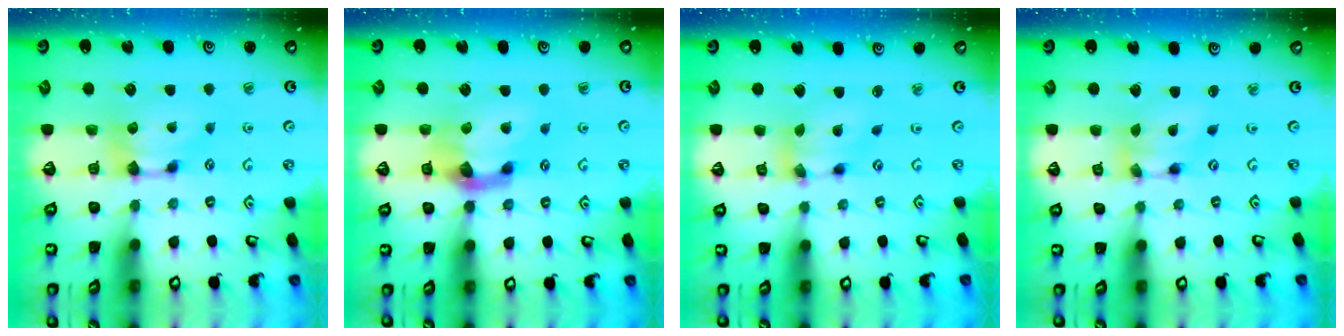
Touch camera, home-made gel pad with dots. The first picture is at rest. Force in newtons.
{"total": 4.6, "press": 4.2, "slide": 2.1}
{"total": 4.4, "press": 4.1, "slide": 1.4}
{"total": 4.1, "press": 3.5, "slide": 2.2}